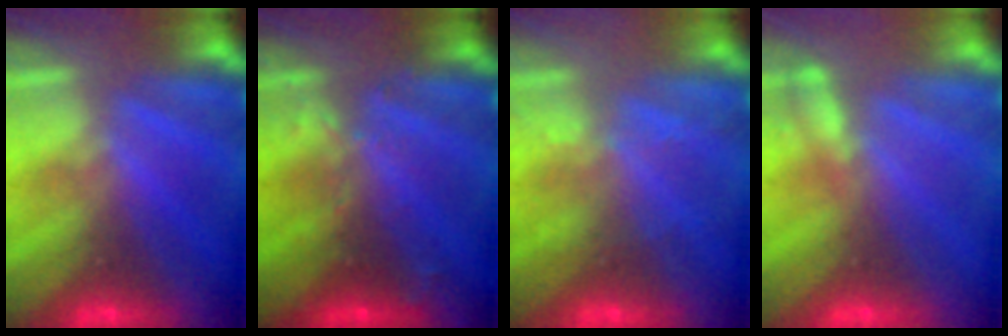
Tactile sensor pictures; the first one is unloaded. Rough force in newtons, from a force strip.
{"total": 2.9}
{"total": 2.1}
{"total": 2.2}